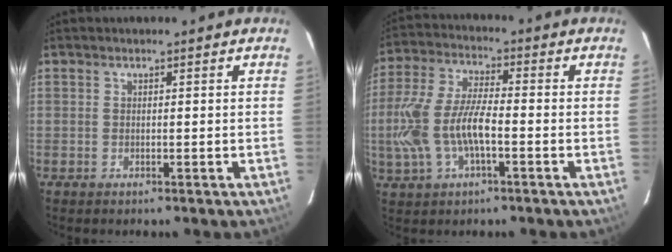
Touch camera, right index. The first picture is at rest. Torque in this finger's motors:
{"motor_torque": [0.43, -0.19, 0.34, 0.19]}